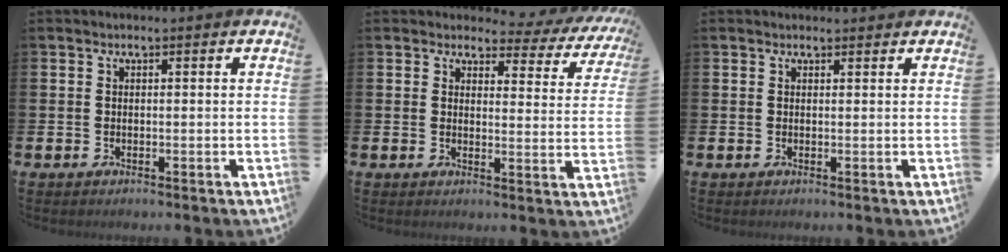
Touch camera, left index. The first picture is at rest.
{"total": 2.5, "force": [1.9, 1.5, 0.7], "torque": [-0.018, -0.020, 0.023]}
{"total": 0.8, "force": [0.7, 0.3, 0.1], "torque": [0.006, 0.000, 0.011]}